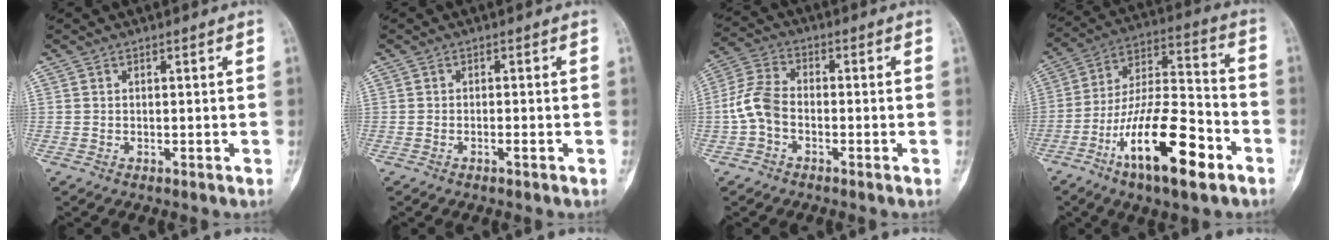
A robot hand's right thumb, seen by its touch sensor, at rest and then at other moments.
{"total": 1.1, "force": [-0.6, 0.2, 0.9], "torque": [-0.019, 0.006, -0.009]}
{"total": 7.0, "force": [-1.8, 4.6, 5.0], "torque": [-0.104, 0.024, -0.049]}
{"total": 19.9, "force": [-9.6, 6.7, 16.1], "torque": [-0.282, 0.062, -0.163]}